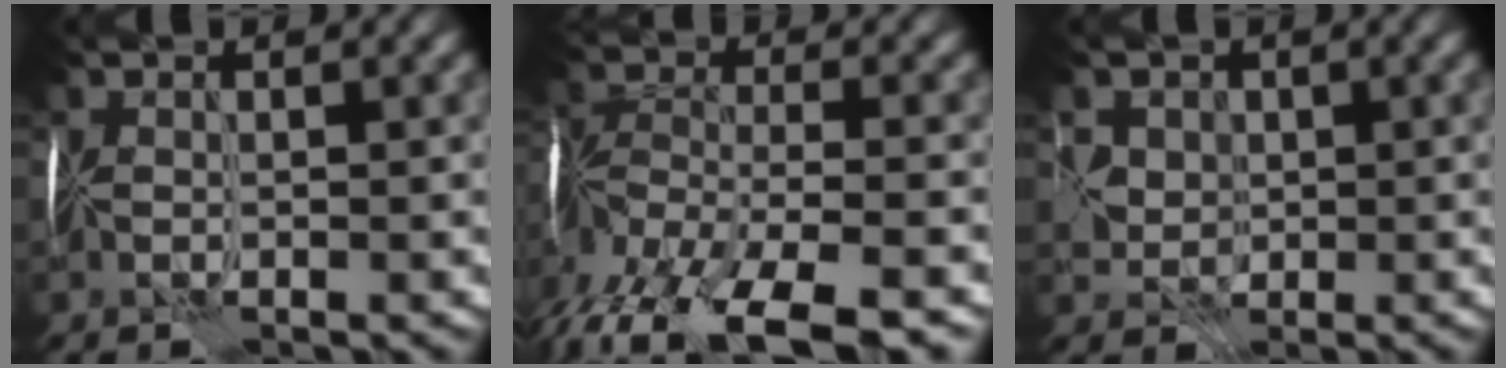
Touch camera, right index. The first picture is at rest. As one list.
[{"total": 13.5, "force": [-9.4, 5.4, 7.9], "torque": [-0.192, -0.034, -0.135]}, {"total": 1.9, "force": [0.7, 1.7, -0.3], "torque": [-0.003, 0.008, 0.009]}]